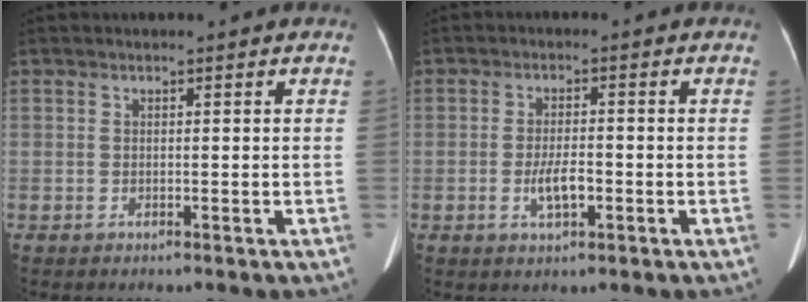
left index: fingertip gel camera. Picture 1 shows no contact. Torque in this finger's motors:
{"motor_torque": [0.94, 0.24, 0.32, 0.13]}